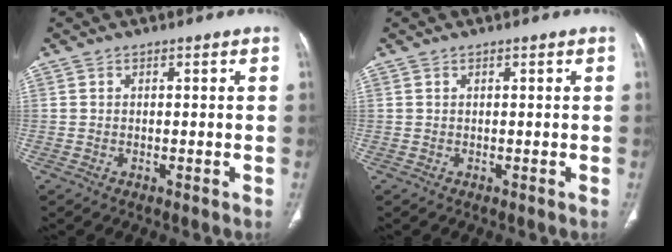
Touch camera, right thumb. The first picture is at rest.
{"total": 0.0}